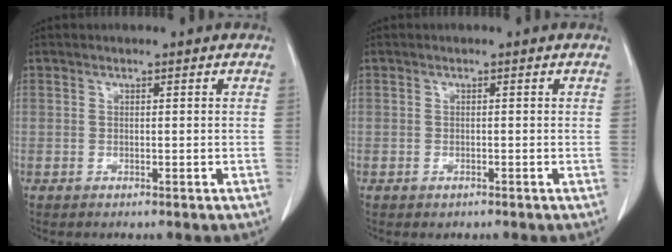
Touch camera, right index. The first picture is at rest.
{"total": 0.6, "force": [-0.4, 0.4, 0.2], "torque": [-0.007, 0.000, -0.005]}